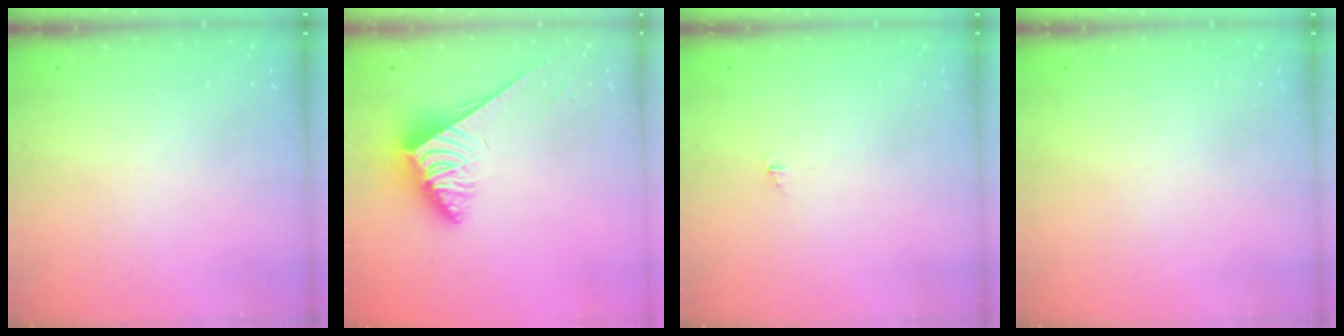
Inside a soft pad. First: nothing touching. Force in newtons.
{"total": 3.7, "press": 3.7, "slide": 0.6}
{"total": 0.7, "press": 0.7, "slide": 0.1}
{"total": 0.0}